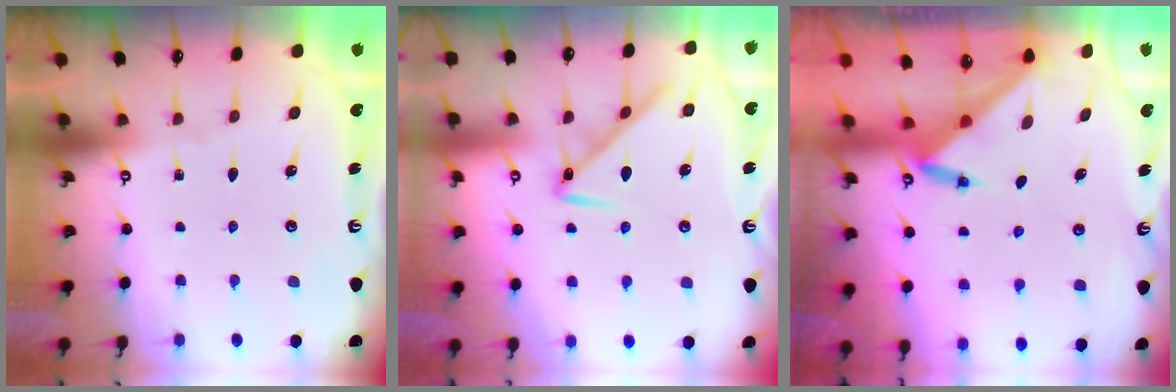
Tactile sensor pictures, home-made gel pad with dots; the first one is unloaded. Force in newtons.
{"total": 8.3, "press": 8.3, "slide": 0.7}
{"total": 3.6, "press": 3.5, "slide": 0.4}